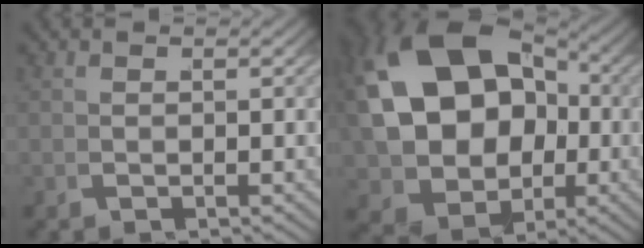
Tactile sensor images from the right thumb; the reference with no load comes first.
{"total": 22.4, "force": [0.5, 17.1, 14.4], "torque": [-0.327, -0.061, 0.030]}